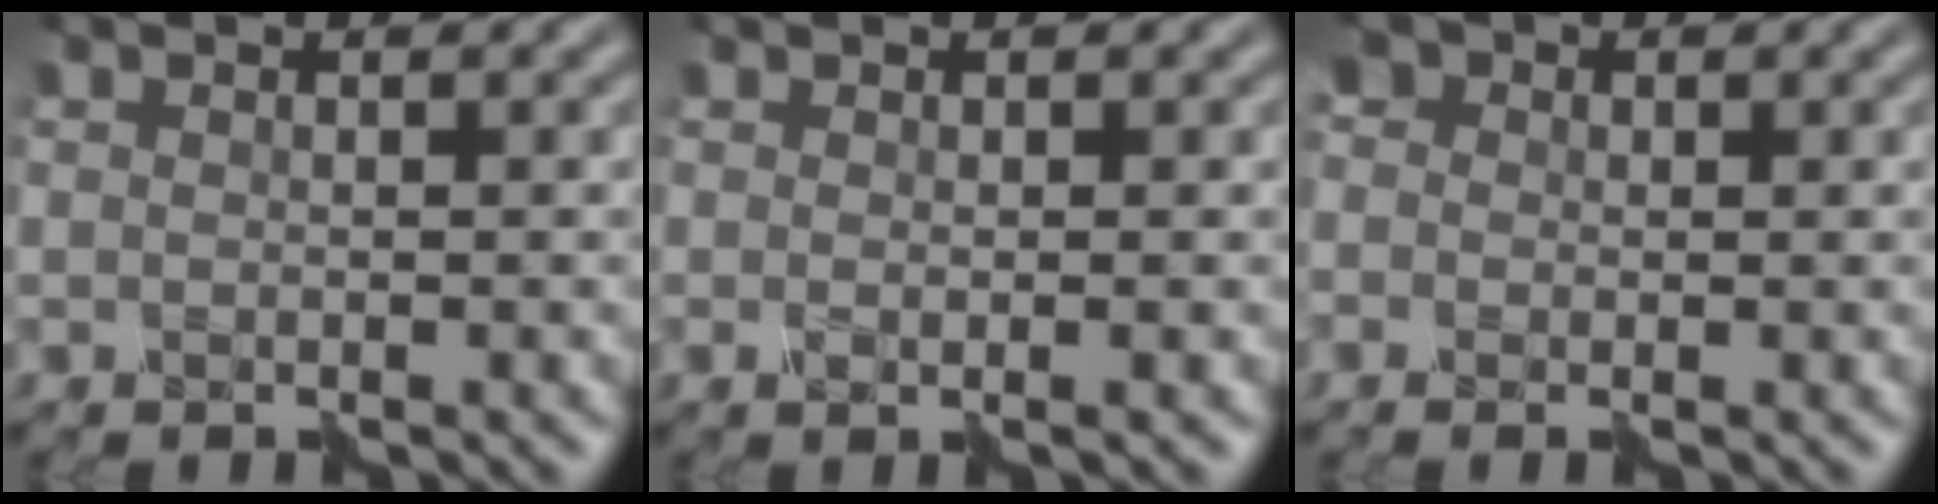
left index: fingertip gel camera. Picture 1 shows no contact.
{"total": 0.6, "force": [-0.2, -0.2, 0.6], "torque": [-0.009, -0.001, -0.002]}
{"total": 4.0, "force": [1.0, 3.1, 2.3], "torque": [-0.064, 0.011, -0.002]}